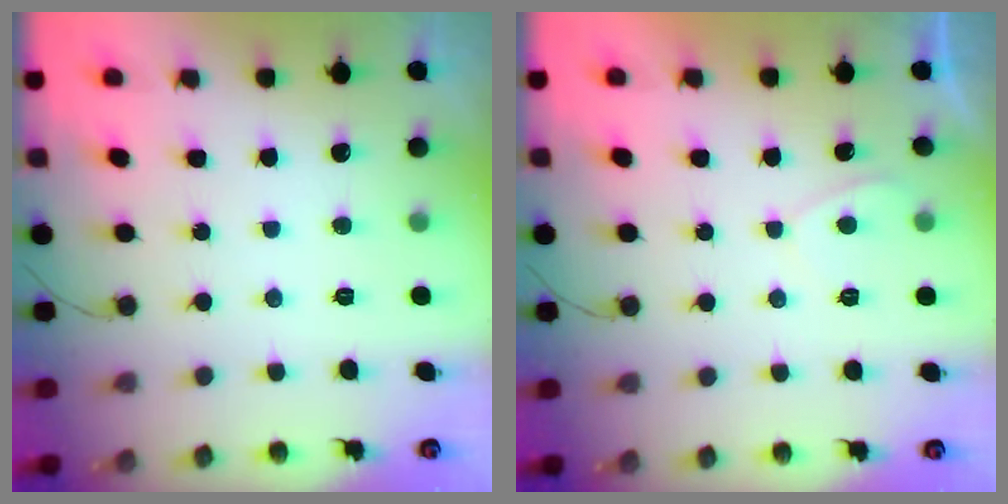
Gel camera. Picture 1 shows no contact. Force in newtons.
{"total": 1.2, "press": 1.1, "slide": 0.5}